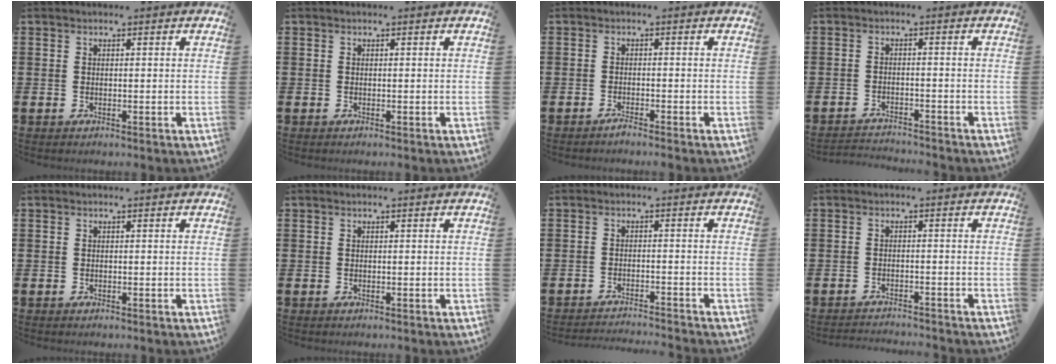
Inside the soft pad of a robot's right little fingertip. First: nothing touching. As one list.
[{"total": 0.0}, {"total": 1.2, "force": [-1.1, 0.0, 0.5], "torque": [-0.009, -0.004, -0.020]}, {"total": 2.0, "force": [-2.0, 0.0, -0.1], "torque": [-0.004, 0.002, -0.044]}, {"total": 0.0}, {"total": 0.0}, {"total": 1.9, "force": [-1.9, -0.3, 0.0], "torque": [-0.001, 0.003, -0.039]}, {"total": 1.6, "force": [-1.6, -0.1, -0.1], "torque": [-0.002, 0.003, -0.034]}]